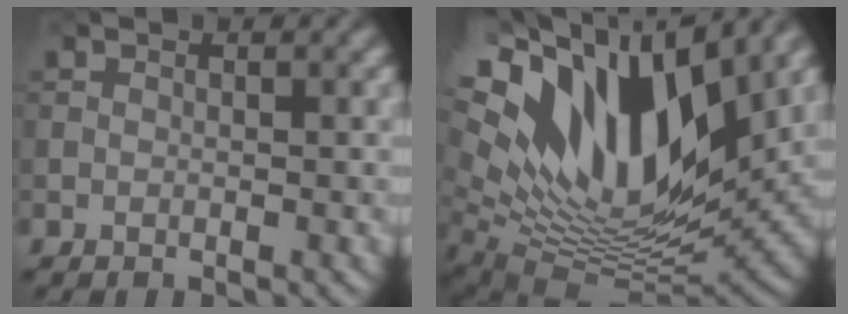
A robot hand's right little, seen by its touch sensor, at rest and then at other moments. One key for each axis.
{"total": 17.5, "fx": 7.1, "fy": 8.2, "fz": 13.7, "tx": -0.257, "ty": 0.028, "tz": 0.116}